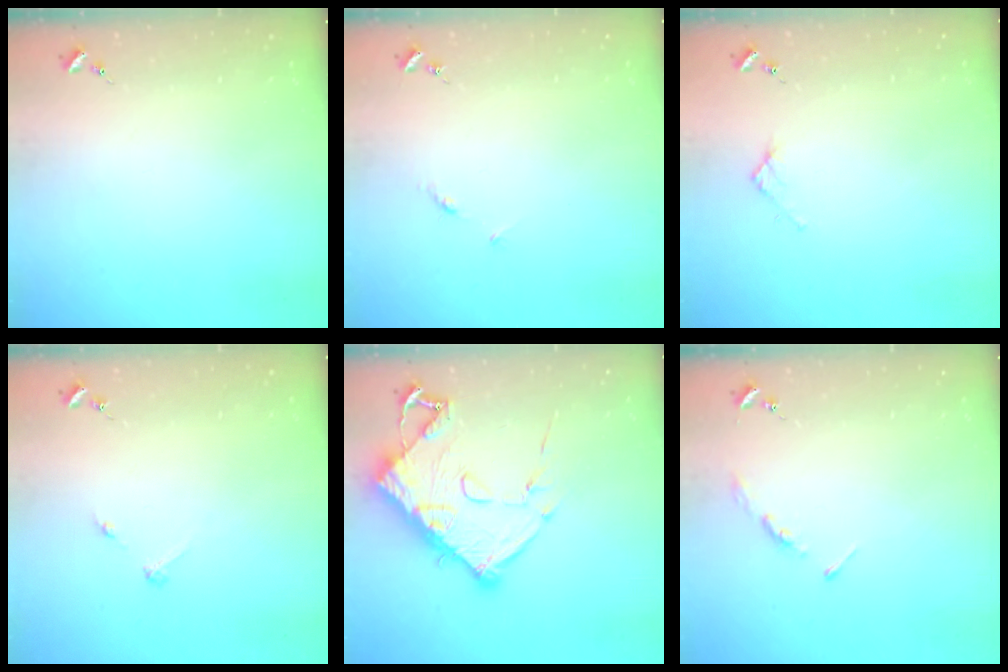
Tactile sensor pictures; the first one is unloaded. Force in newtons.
{"total": 3.9, "press": 3.8, "slide": 0.5}
{"total": 2.7, "press": 2.7, "slide": 0.3}
{"total": 2.7, "press": 2.7, "slide": 0.3}
{"total": 16.4, "press": 16.4, "slide": 1.4}
{"total": 3.5, "press": 3.5, "slide": 0.3}